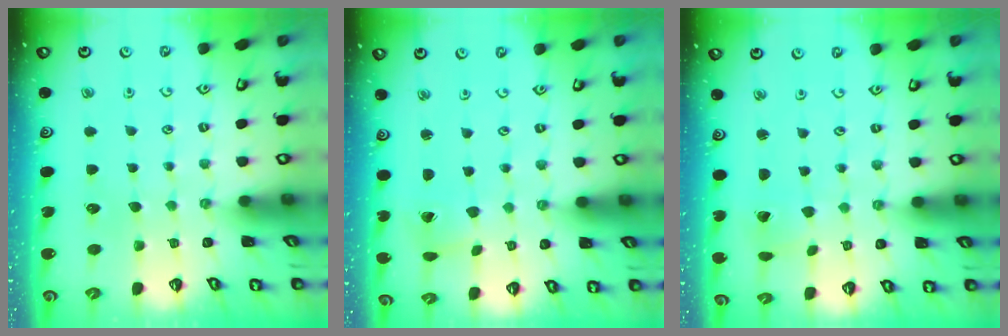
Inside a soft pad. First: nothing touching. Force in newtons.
{"total": 1.7, "press": 1.7, "slide": 0.2}
{"total": 1.8, "press": 1.8, "slide": 0.1}